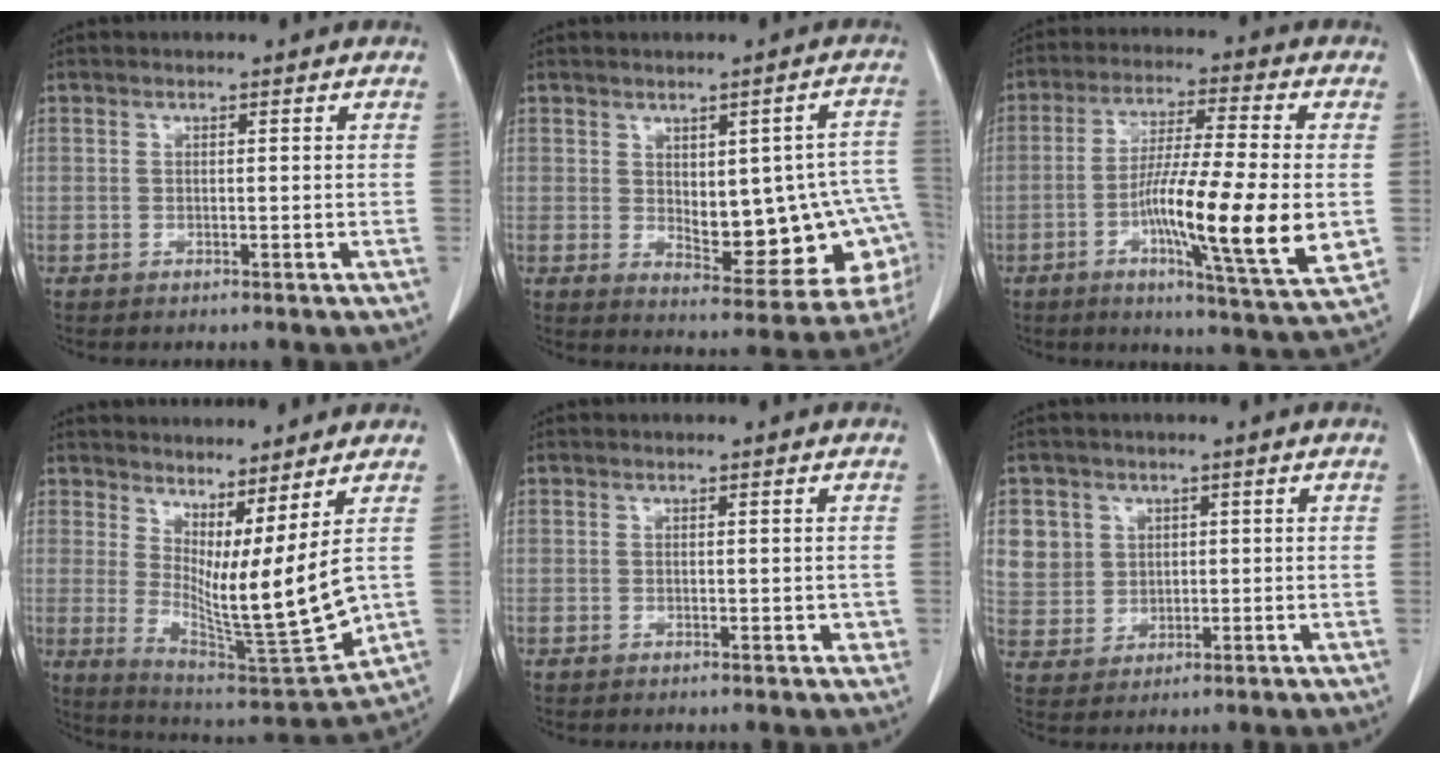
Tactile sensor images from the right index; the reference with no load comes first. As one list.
[{"total": 16.0, "force": [-1.0, 6.0, 14.8], "torque": [-0.144, 0.020, 0.011]}, {"total": 16.8, "force": [-3.0, 0.6, 16.5], "torque": [-0.277, -0.019, -0.055]}, {"total": 12.9, "force": [2.6, 0.8, 12.6], "torque": [-0.205, -0.039, 0.056]}, {"total": 1.6, "force": [0.0, 0.7, 1.4], "torque": [-0.013, -0.003, 0.004]}, {"total": 7.4, "force": [2.7, 6.8, 1.0], "torque": [-0.026, 0.013, 0.067]}]